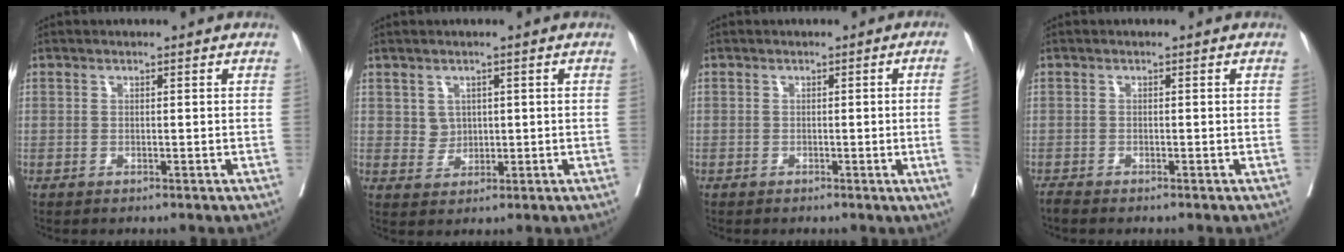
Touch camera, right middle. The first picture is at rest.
{"total": 2.5, "force": [0.7, 2.3, 0.8], "torque": [-0.013, 0.001, 0.017]}
{"total": 4.2, "force": [-0.5, -1.7, 3.8], "torque": [-0.044, -0.008, -0.005]}
{"total": 1.0, "force": [-1.0, 0.0, 0.2], "torque": [-0.010, -0.004, -0.020]}